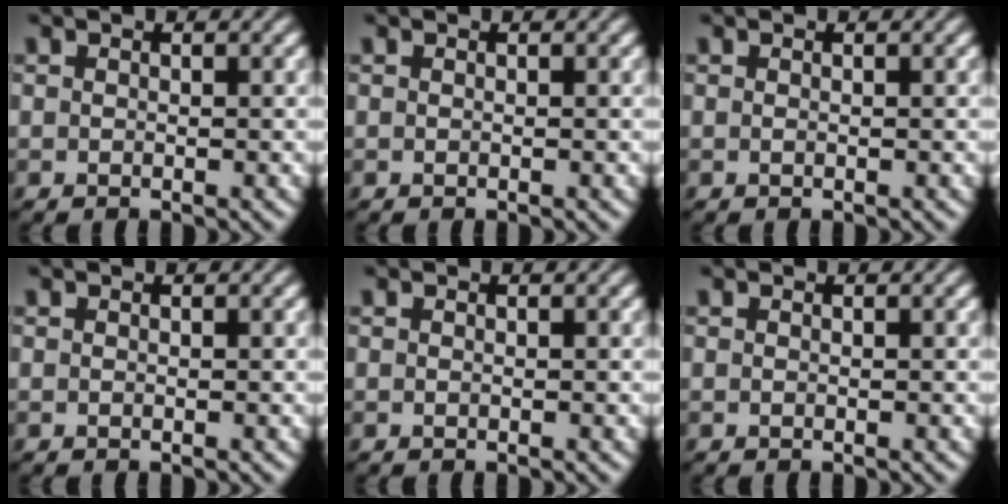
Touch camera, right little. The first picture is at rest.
{"total": 0.0}
{"total": 0.0}
{"total": 0.0}
{"total": 0.0}
{"total": 0.0}